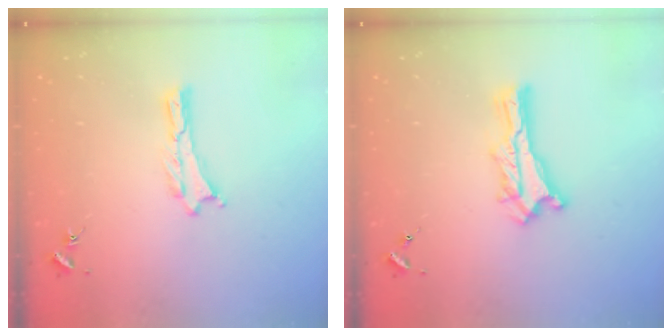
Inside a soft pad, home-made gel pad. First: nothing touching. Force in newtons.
{"total": 1.4, "press": 1.4, "slide": 0.2}